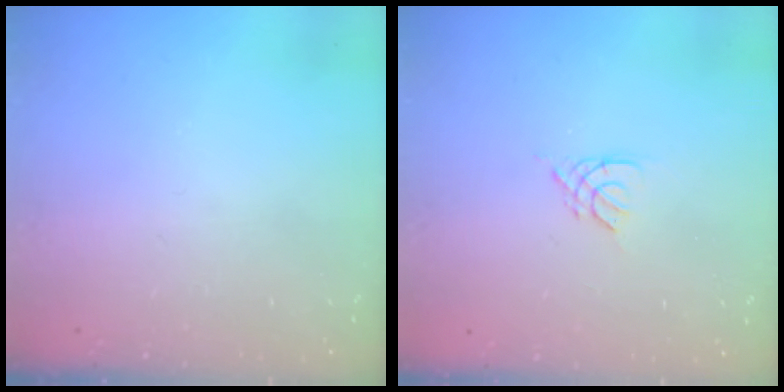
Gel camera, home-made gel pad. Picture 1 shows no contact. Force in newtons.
{"total": 2.7, "press": 2.7, "slide": 0.5}